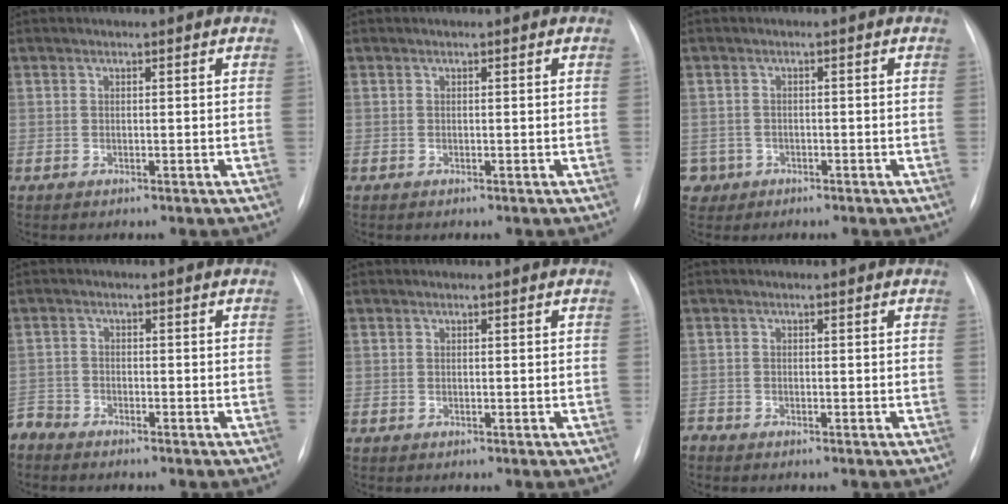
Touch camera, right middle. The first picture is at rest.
{"total": 0.0}
{"total": 2.7, "force": [-1.2, 2.4, -0.4], "torque": [0.009, 0.010, -0.022]}
{"total": 3.1, "force": [-3.0, 0.7, -0.3], "torque": [0.011, -0.007, -0.060]}
{"total": 0.0}
{"total": 0.8, "force": [-0.8, 0.1, 0.0], "torque": [0.002, -0.003, -0.015]}